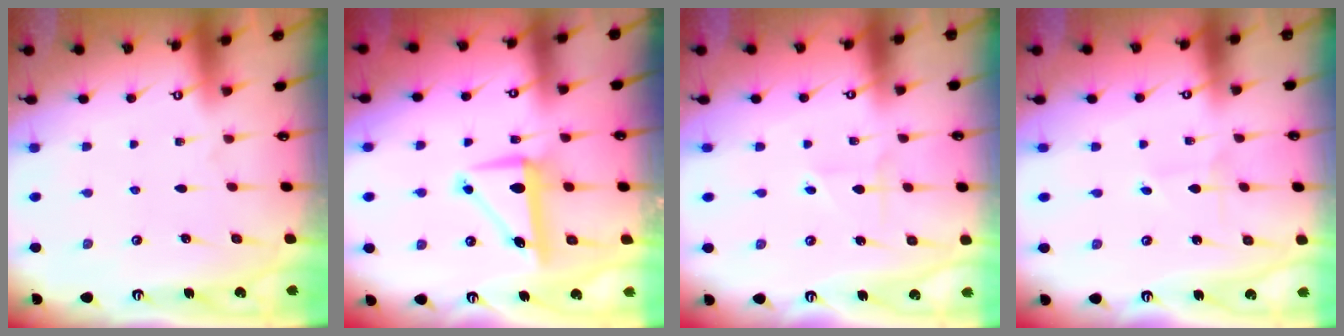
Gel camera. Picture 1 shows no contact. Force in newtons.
{"total": 8.8, "press": 8.8, "slide": 1.0}
{"total": 1.8, "press": 1.8, "slide": 0.1}
{"total": 0.6, "press": 0.6, "slide": 0.0}